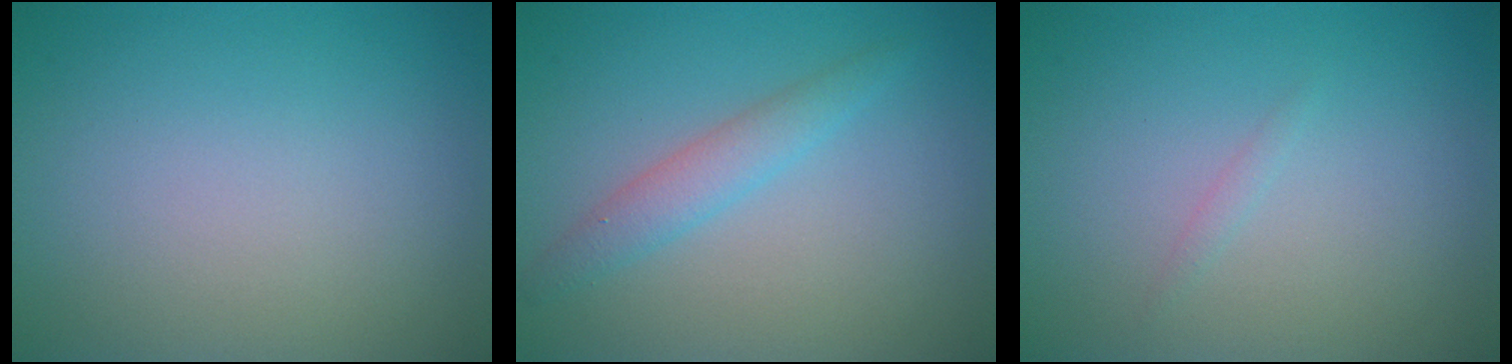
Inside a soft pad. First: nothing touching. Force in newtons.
{"total": 2.2, "press": 2.2, "slide": 0.1}
{"total": 0.5, "press": 0.5, "slide": 0.0}